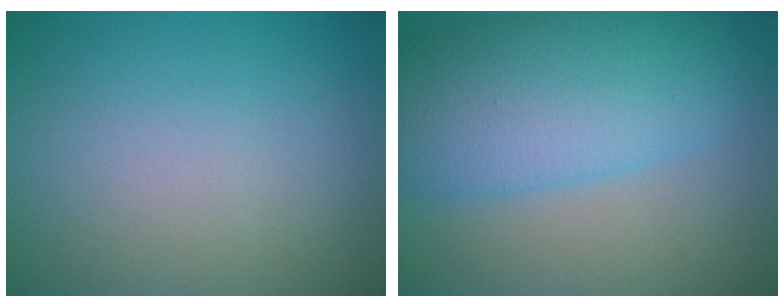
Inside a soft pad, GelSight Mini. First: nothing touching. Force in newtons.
{"total": 9.2, "press": 9.2, "slide": 0.2}